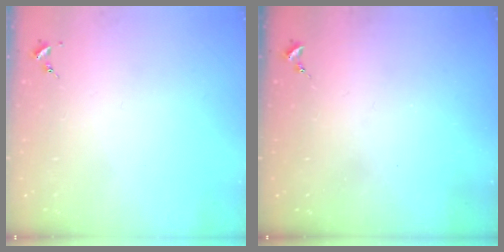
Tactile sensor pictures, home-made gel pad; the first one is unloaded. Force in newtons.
{"total": 0.0}